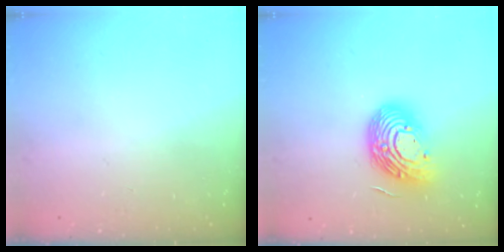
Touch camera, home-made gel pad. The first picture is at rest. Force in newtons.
{"total": 15.3, "press": 15.2, "slide": 1.1}